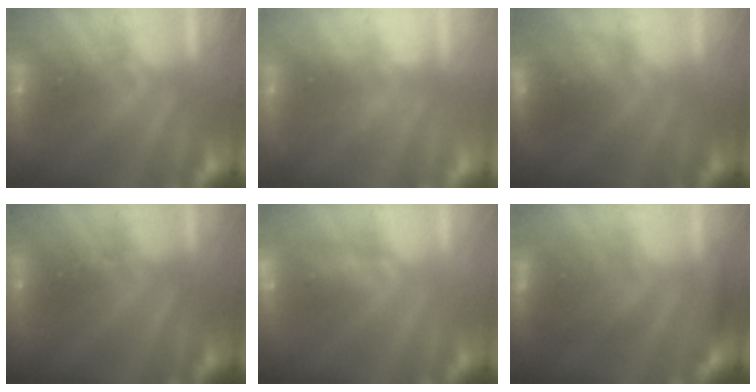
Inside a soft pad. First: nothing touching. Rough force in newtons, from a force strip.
{"total": 2.1}
{"total": 2.3}
{"total": 2.4}
{"total": 7.4}
{"total": 2.8}